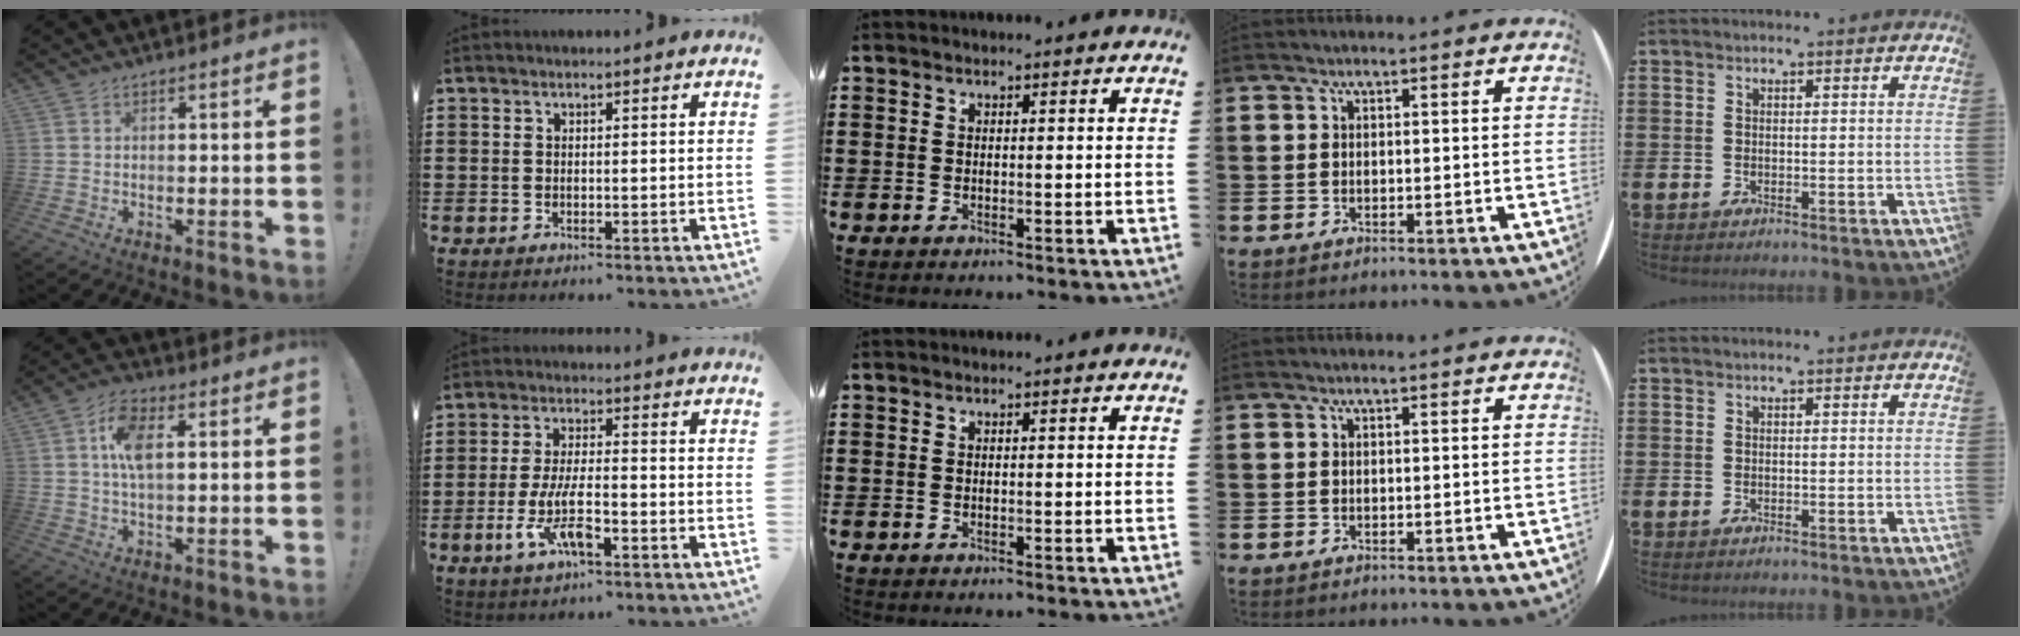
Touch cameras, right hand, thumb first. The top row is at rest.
{"thumb": {"total": 9.0, "force": [2.1, 4.4, 7.6], "torque": [-0.128, 0.001, 0.033]}, "index": {"total": 7.9, "force": [-3.2, 2.2, 6.9], "torque": [-0.158, -0.014, -0.064]}}